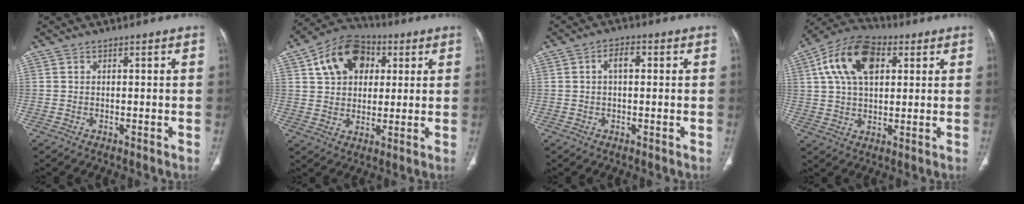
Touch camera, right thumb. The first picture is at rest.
{"total": 14.1, "force": [5.0, 10.0, 8.5], "torque": [-0.115, 0.005, 0.077]}
{"total": 3.3, "force": [0.6, 1.7, 2.8], "torque": [-0.050, 0.012, 0.009]}
{"total": 14.9, "force": [4.9, 8.8, 11.0], "torque": [-0.191, 0.011, 0.082]}